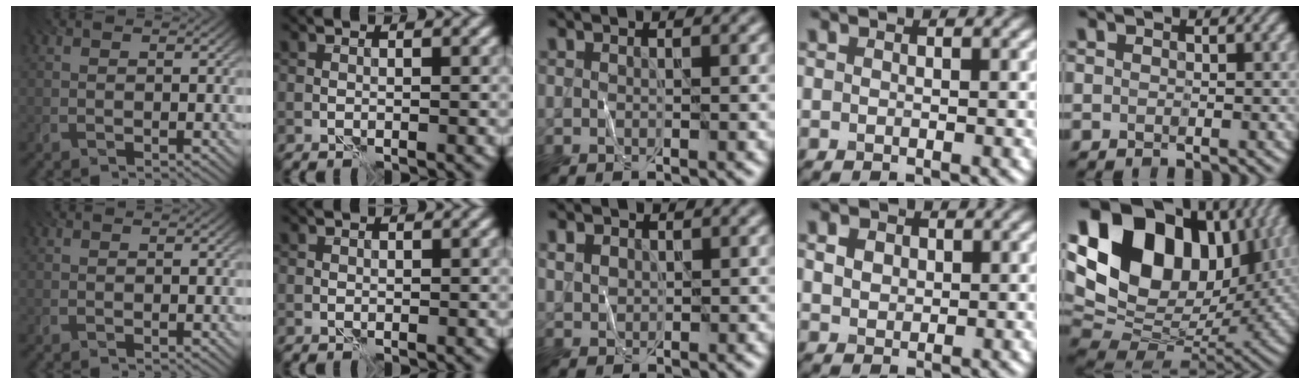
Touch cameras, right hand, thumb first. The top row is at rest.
{"middle": {"total": 1.5, "force": [0.7, 1.2, 0.6], "torque": [-0.014, 0.001, 0.016]}, "ring": {"total": 2.7, "force": [1.2, 2.0, 1.3], "torque": [-0.033, 0.008, 0.021]}, "little": {"total": 18.8, "force": [6.5, 12.9, 12.1], "torque": [-0.256, 0.041, 0.119]}}